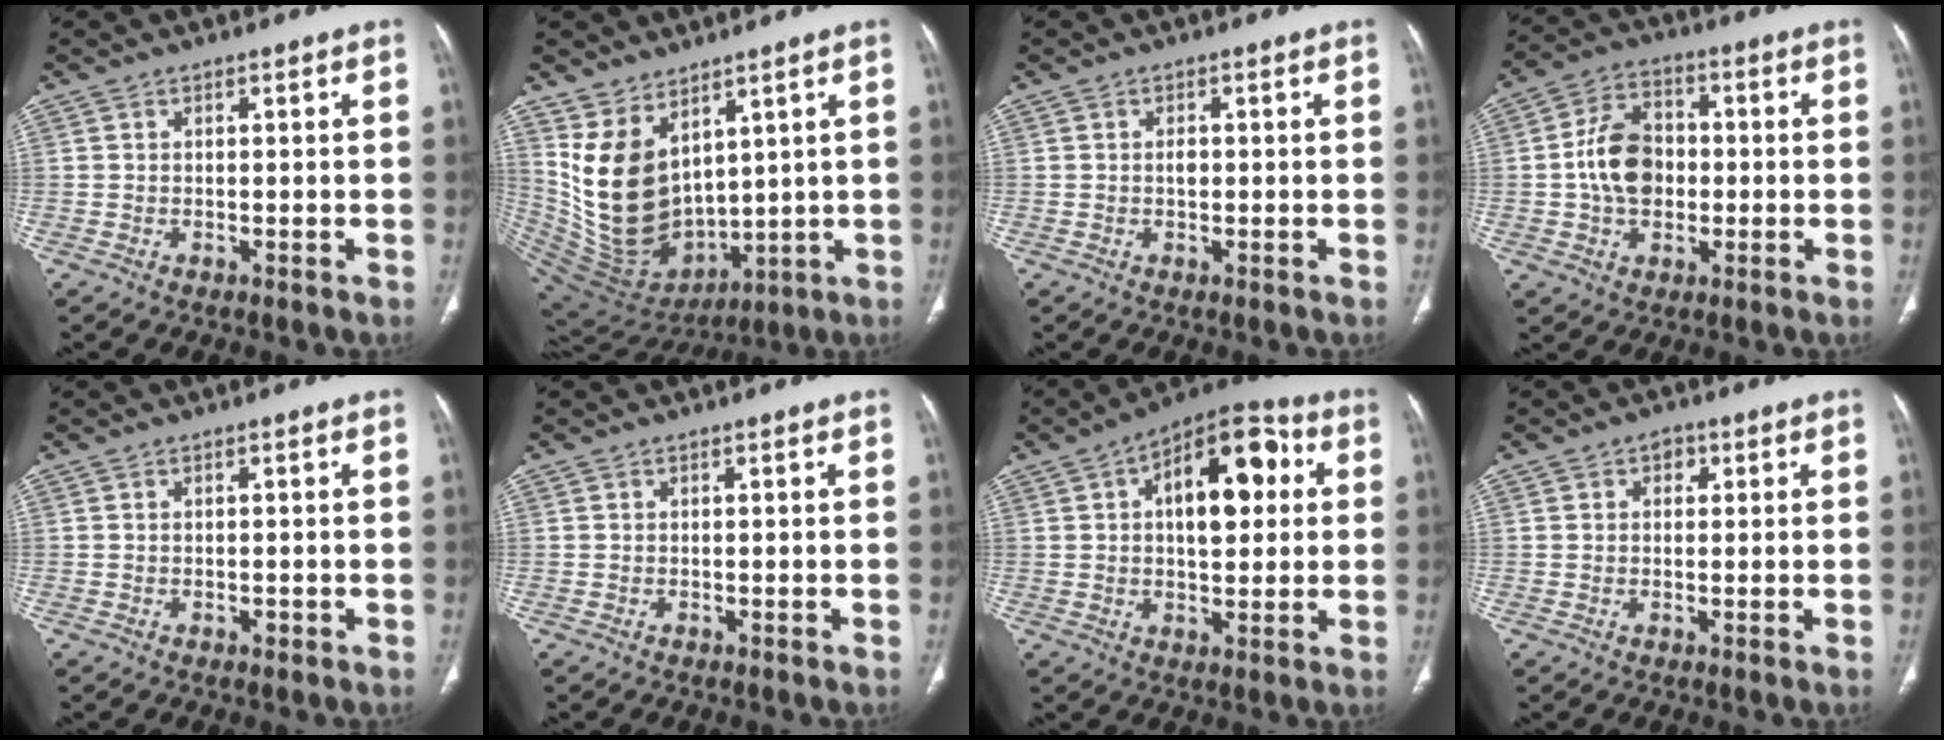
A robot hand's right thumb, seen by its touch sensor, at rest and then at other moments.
{"total": 16.1, "force": [5.8, 10.3, 11.0], "torque": [-0.166, -0.048, 0.148]}
{"total": 1.2, "force": [0.0, 0.8, 1.0], "torque": [-0.016, 0.001, -0.001]}
{"total": 10.8, "force": [-0.5, 7.9, 7.3], "torque": [-0.108, 0.020, -0.015]}
{"total": 0.5, "force": [-0.2, 0.4, 0.3], "torque": [-0.003, 0.000, -0.004]}
{"total": 0.0}
{"total": 16.4, "force": [3.7, 8.5, 13.5], "torque": [-0.161, 0.023, 0.048]}
{"total": 2.3, "force": [0.9, 1.8, 1.1], "torque": [0.005, 0.002, 0.007]}